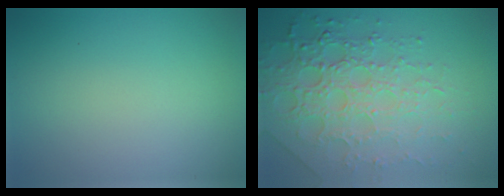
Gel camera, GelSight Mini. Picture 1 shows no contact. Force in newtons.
{"total": 8.1, "press": 5.6, "slide": 5.9}